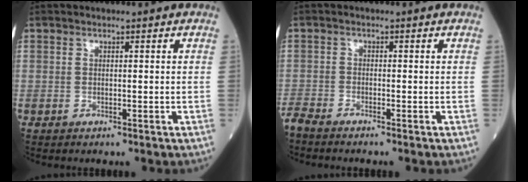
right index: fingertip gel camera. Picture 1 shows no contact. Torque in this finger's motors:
{"motor_torque": [0.04, -0.02, -0.01, 0.04]}